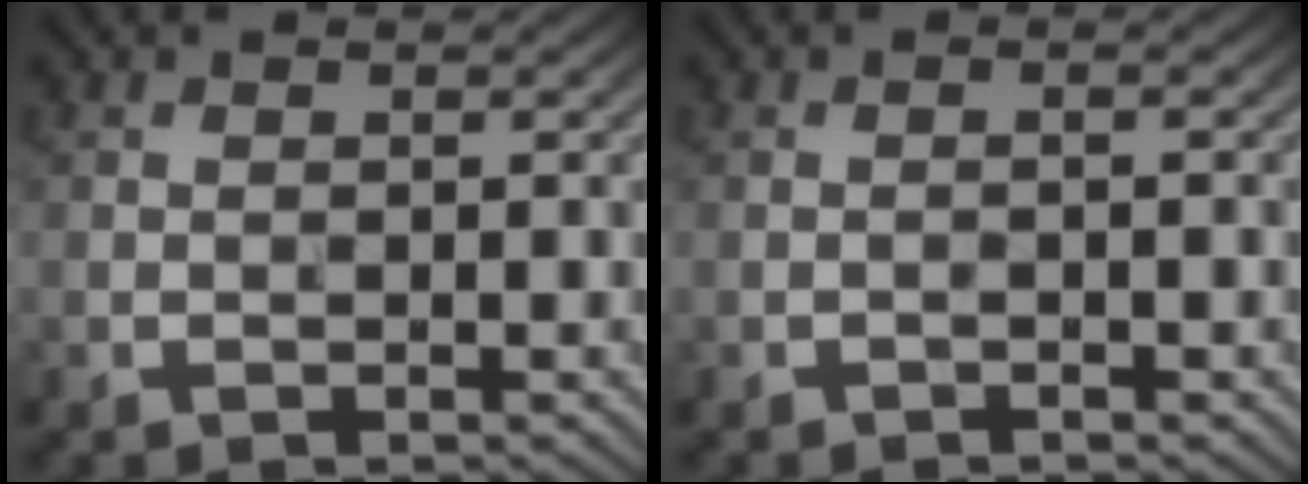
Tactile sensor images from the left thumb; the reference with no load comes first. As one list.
[{"total": 0.8, "force": [-0.5, -0.2, 0.5], "torque": [-0.009, 0.008, -0.010]}]